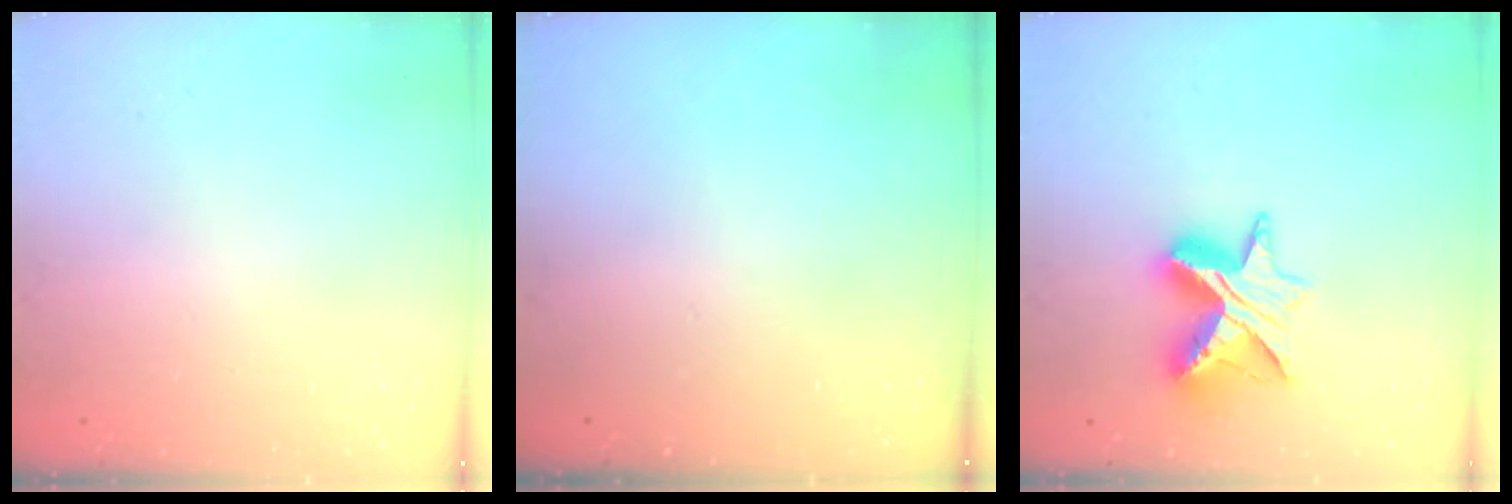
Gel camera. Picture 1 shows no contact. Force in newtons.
{"total": 0.0}
{"total": 11.5, "press": 11.5, "slide": 0.8}